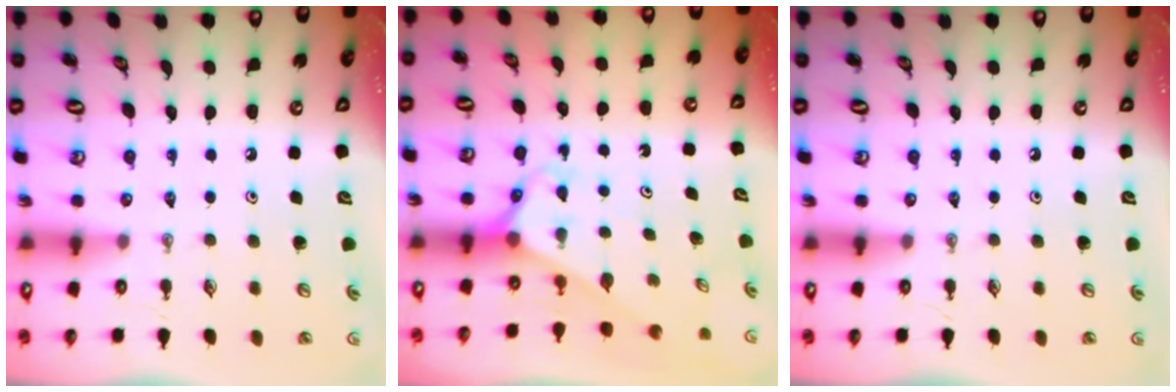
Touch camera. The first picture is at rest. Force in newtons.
{"total": 2.5, "press": 2.5, "slide": 0.2}
{"total": 0.0}